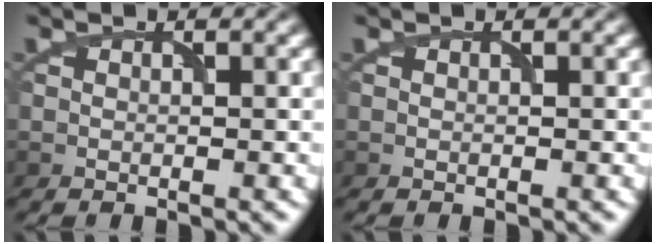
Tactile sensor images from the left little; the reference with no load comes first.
{"total": 0.0}